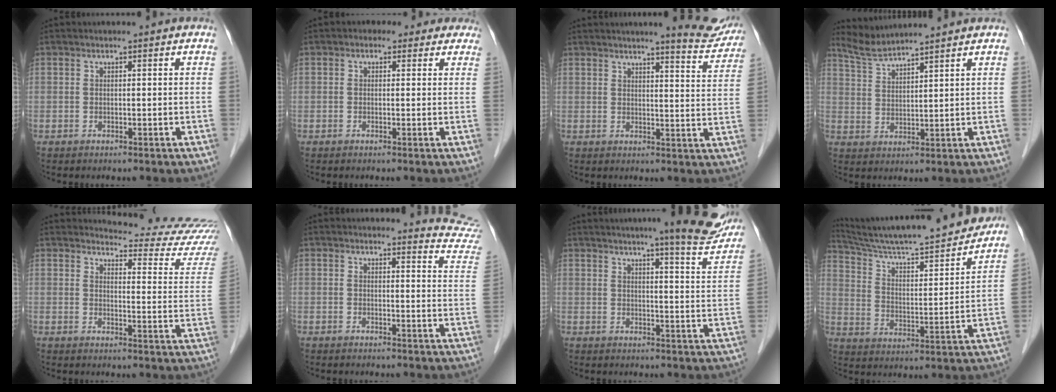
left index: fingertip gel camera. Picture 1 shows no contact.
{"total": 3.7, "force": [2.3, 2.7, 1.1], "torque": [-0.003, 0.014, 0.015]}
{"total": 8.8, "force": [8.2, 0.6, 3.1], "torque": [-0.029, -0.025, 0.082]}
{"total": 5.5, "force": [5.0, -0.9, 1.9], "torque": [-0.040, 0.024, 0.097]}
{"total": 16.8, "force": [16.5, 1.0, 2.8], "torque": [-0.016, -0.116, 0.162]}
{"total": 7.5, "force": [7.5, 0.3, -0.4], "torque": [0.018, -0.071, 0.052]}
{"total": 11.7, "force": [9.8, 0.7, 6.2], "torque": [-0.066, -0.015, 0.105]}
{"total": 22.7, "force": [20.5, 1.0, 9.5], "torque": [-0.158, -0.017, 0.309]}